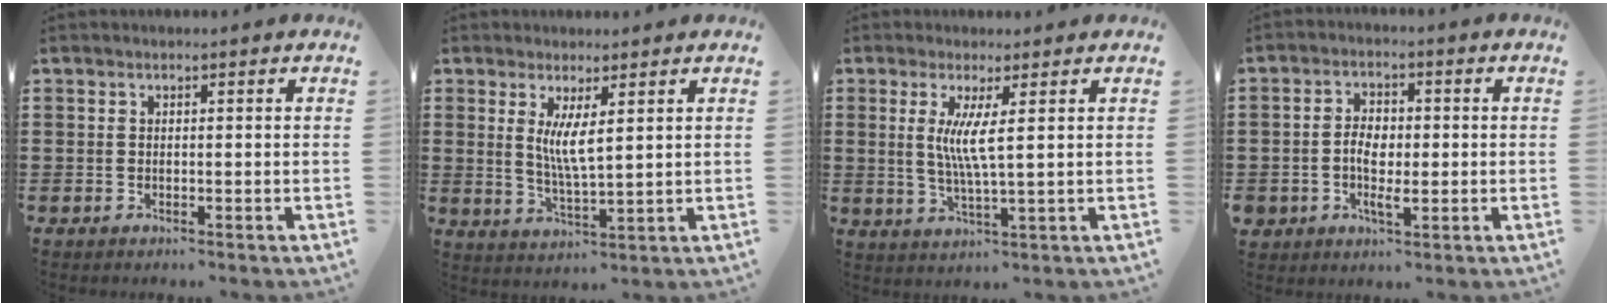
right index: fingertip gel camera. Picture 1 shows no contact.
{"total": 5.0, "force": [1.5, 0.9, 4.6], "torque": [-0.094, -0.005, 0.028]}
{"total": 5.3, "force": [1.2, 0.0, 5.1], "torque": [-0.102, -0.009, 0.018]}
{"total": 4.2, "force": [-0.9, 2.7, 3.0], "torque": [-0.067, 0.006, -0.019]}